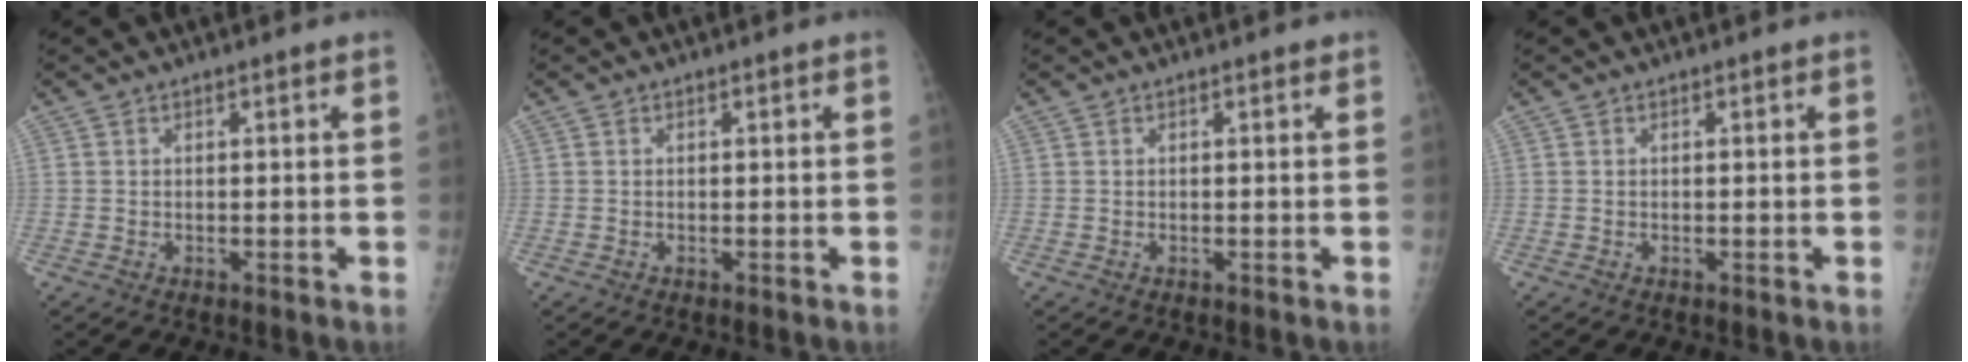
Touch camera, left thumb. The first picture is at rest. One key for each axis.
{"total": 0.0}
{"total": 0.0}
{"total": 0.0}